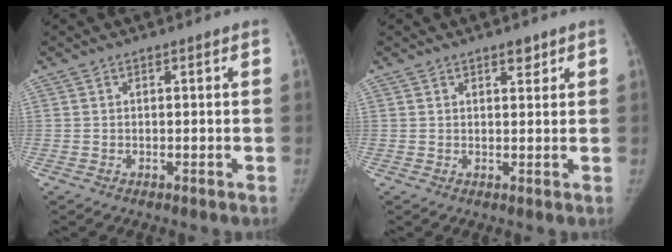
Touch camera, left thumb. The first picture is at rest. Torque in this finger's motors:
{"motor_torque": [0.22, -0.14, 0.26, -0.34, 0.05]}